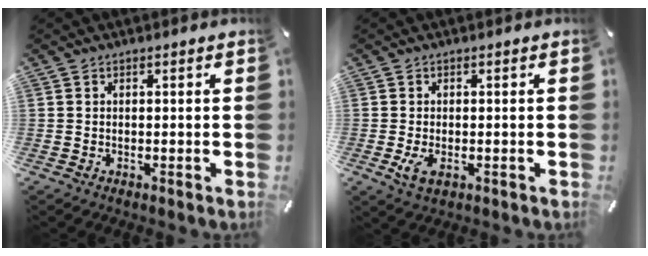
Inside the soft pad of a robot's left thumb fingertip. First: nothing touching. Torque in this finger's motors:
{"motor_torque": [0.65, 0.66, 0.16, -0.12, 0.00]}